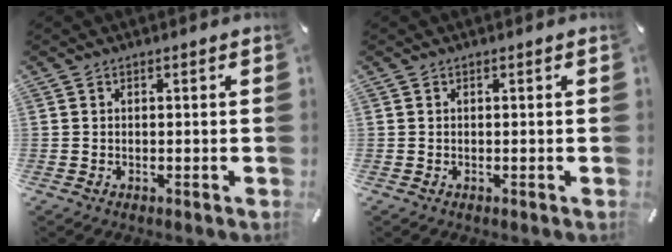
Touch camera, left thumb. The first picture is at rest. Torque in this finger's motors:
{"motor_torque": [0.00, 0.00, -0.01, 0.01, 0.00]}